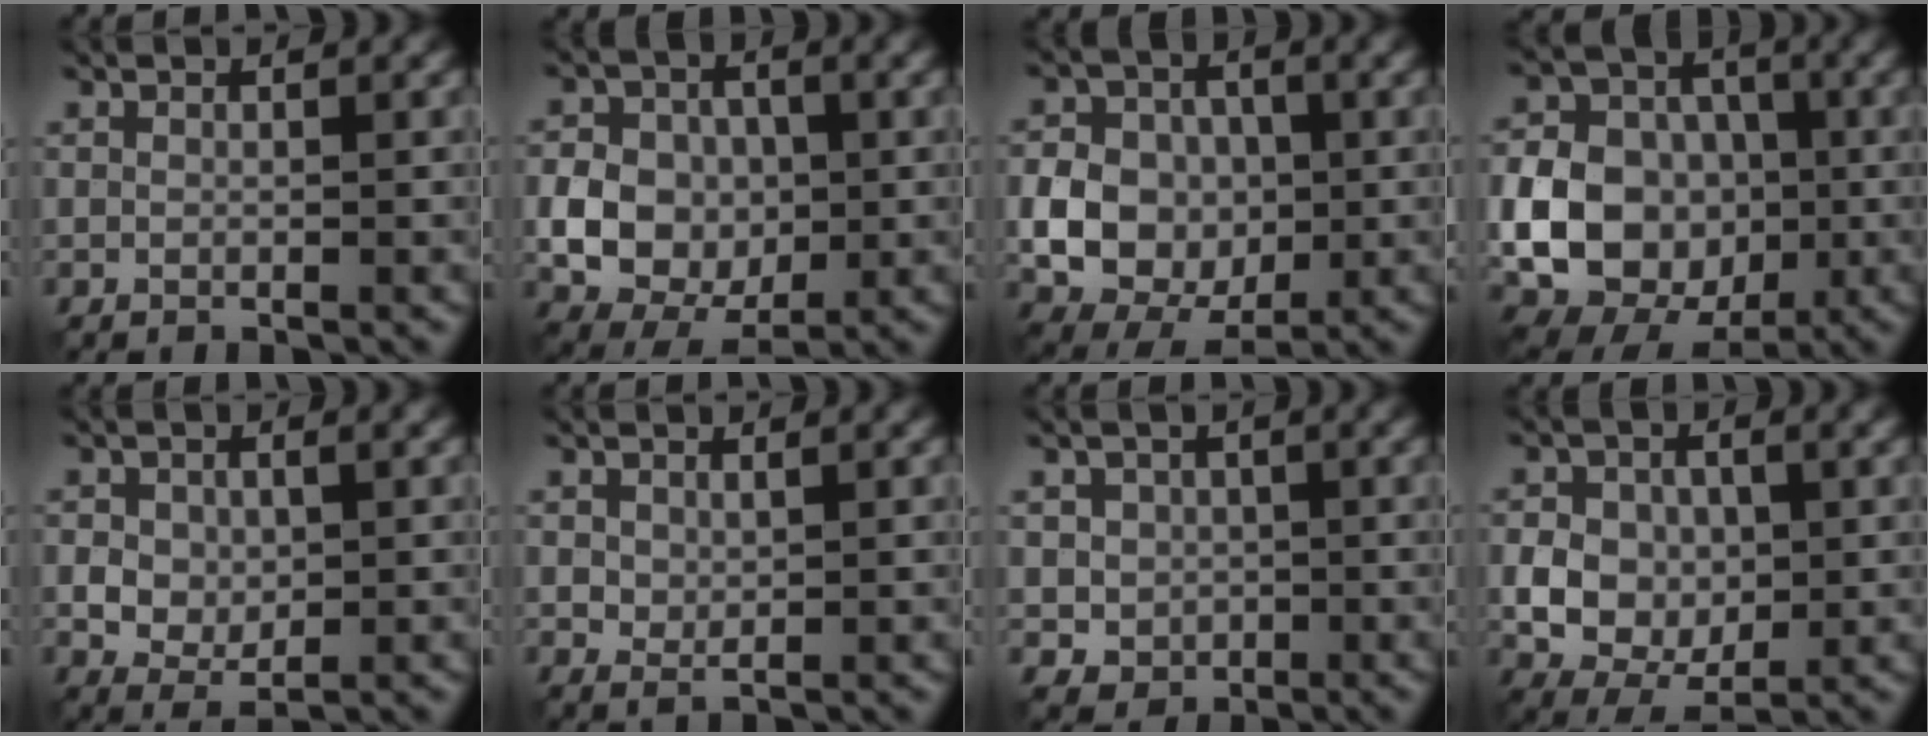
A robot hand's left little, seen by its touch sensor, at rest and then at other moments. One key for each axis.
{"total": 5.7, "fx": -0.7, "fy": 4.5, "fz": 3.5, "tx": -0.065, "ty": 0.000, "tz": -0.018}
{"total": 6.4, "fx": -0.8, "fy": 5.1, "fz": 3.7, "tx": -0.069, "ty": 0.003, "tz": -0.022}
{"total": 9.8, "fx": -1.8, "fy": 7.7, "fz": 5.7, "tx": -0.106, "ty": -0.005, "tz": -0.039}
{"total": 3.1, "fx": -0.1, "fy": 2.2, "fz": 2.3, "tx": -0.043, "ty": -0.003, "tz": -0.001}
{"total": 1.3, "fx": 0.4, "fy": 1.0, "fz": 0.8, "tx": -0.015, "ty": -0.003, "tz": 0.012}
{"total": 3.2, "fx": 0.0, "fy": 3.0, "fz": 1.1, "tx": -0.011, "ty": 0.000, "tz": -0.008}
{"total": 4.8, "fx": -0.3, "fy": 3.6, "fz": 3.2, "tx": -0.061, "ty": -0.004, "tz": -0.003}